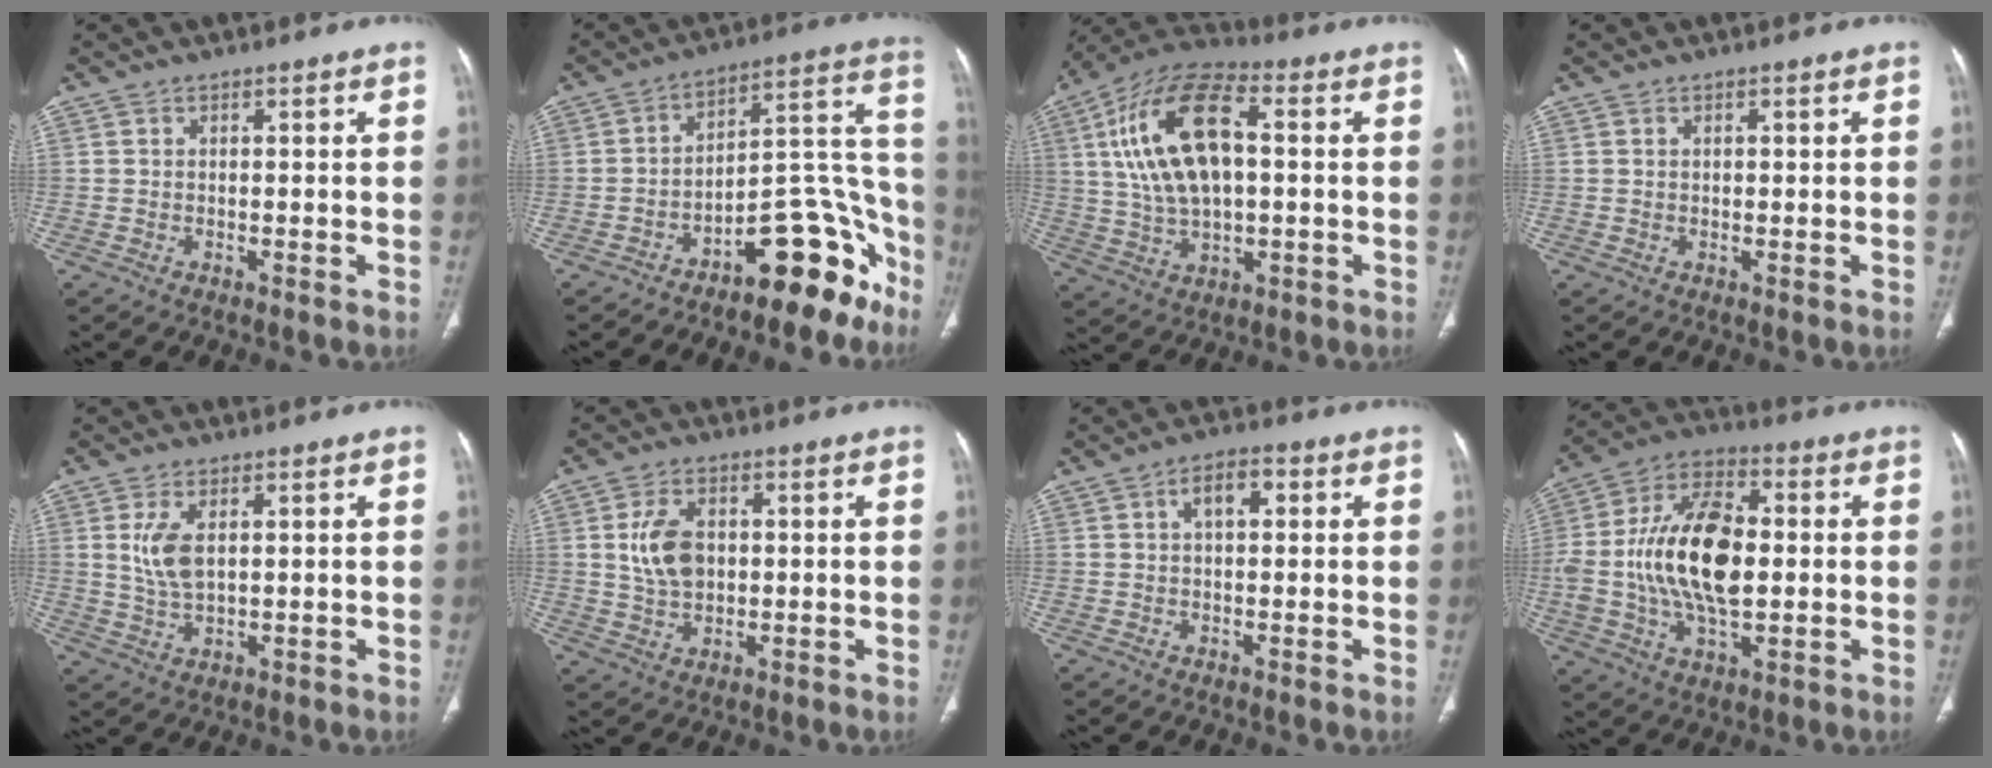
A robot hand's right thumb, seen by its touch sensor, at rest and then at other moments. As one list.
[{"total": 16.6, "force": [-10.8, 6.4, 10.8], "torque": [-0.089, 0.130, -0.166]}, {"total": 18.7, "force": [3.2, 9.4, 15.8], "torque": [-0.295, 0.020, 0.055]}, {"total": 0.6, "force": [0.2, 0.3, 0.5], "torque": [-0.009, 0.000, 0.004]}, {"total": 6.1, "force": [1.6, 3.0, 5.0], "torque": [-0.105, -0.009, 0.037]}, {"total": 7.9, "force": [1.1, 5.3, 5.8], "torque": [-0.100, -0.002, 0.025]}, {"total": 4.9, "force": [1.2, 2.6, 3.9], "torque": [-0.054, 0.014, 0.014]}, {"total": 19.6, "force": [0.0, 10.6, 16.5], "torque": [-0.310, 0.020, 0.000]}]